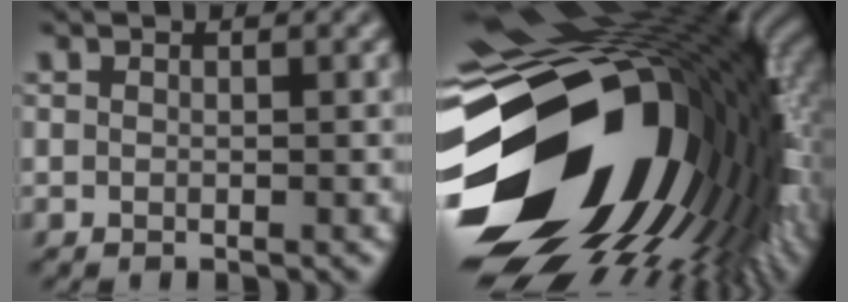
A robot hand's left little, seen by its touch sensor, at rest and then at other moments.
{"total": 19.9, "force": [-3.1, 12.6, 15.1], "torque": [-0.296, -0.056, -0.037]}